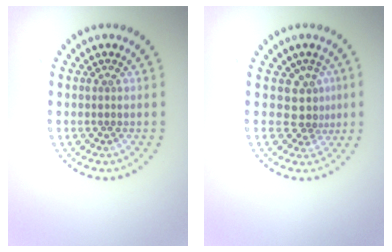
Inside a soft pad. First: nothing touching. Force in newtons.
{"total": 2.5, "press": 1.7, "slide": 1.9}